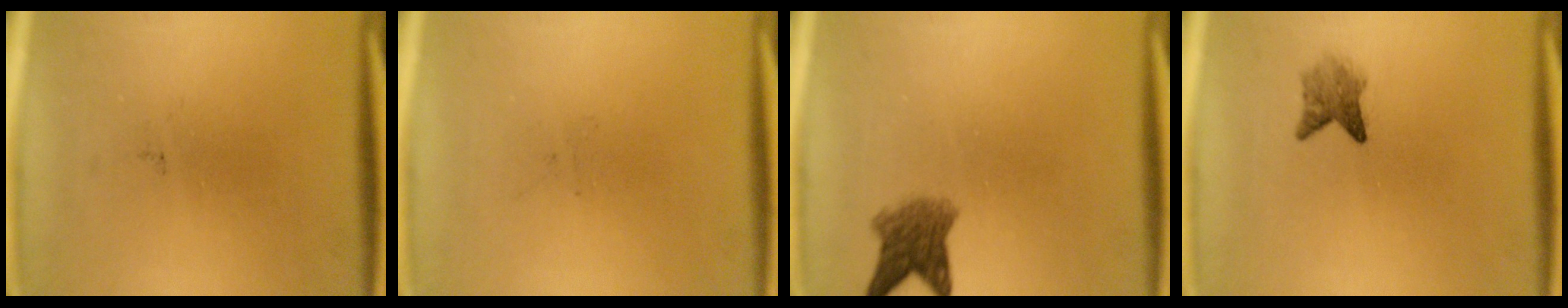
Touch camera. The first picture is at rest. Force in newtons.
{"total": 0.0}
{"total": 4.4}
{"total": 2.6}